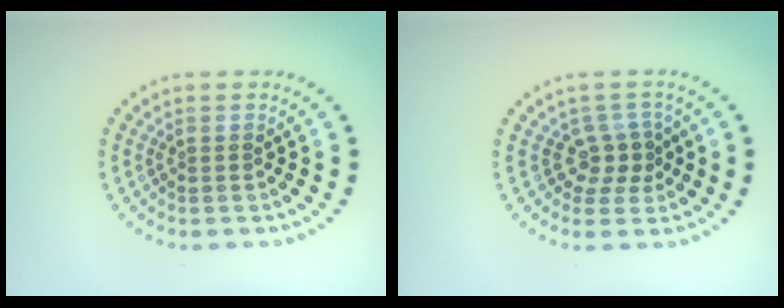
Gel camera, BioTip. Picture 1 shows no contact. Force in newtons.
{"total": 2.4, "press": 1.9, "slide": 1.5}